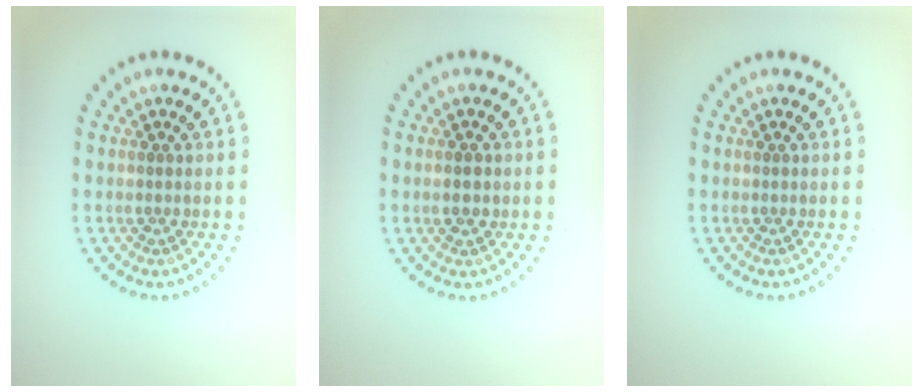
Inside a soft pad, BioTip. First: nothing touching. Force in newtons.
{"total": 2.1, "press": 2.1, "slide": 0.2}
{"total": 0.0}